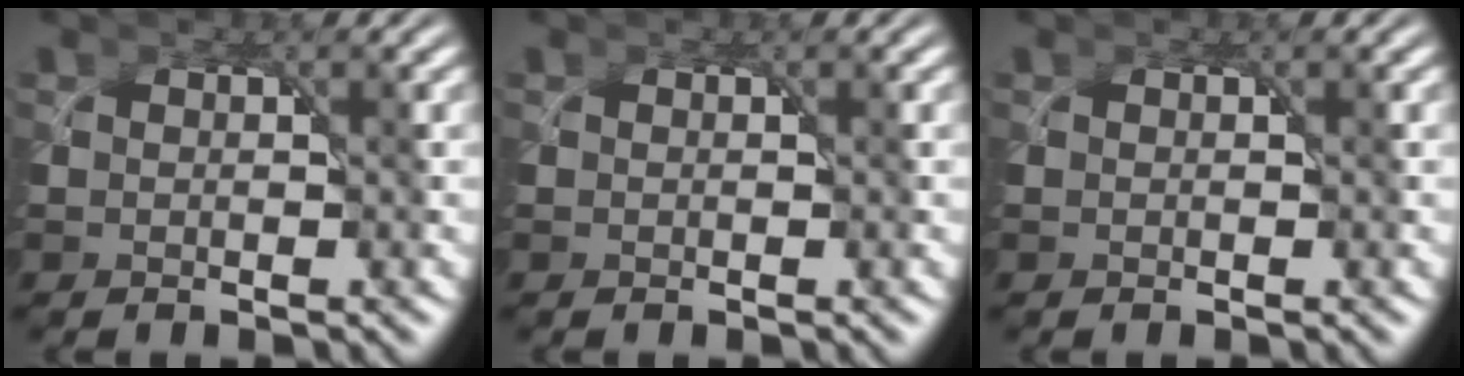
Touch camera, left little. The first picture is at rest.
{"total": 0.0}
{"total": 0.0}